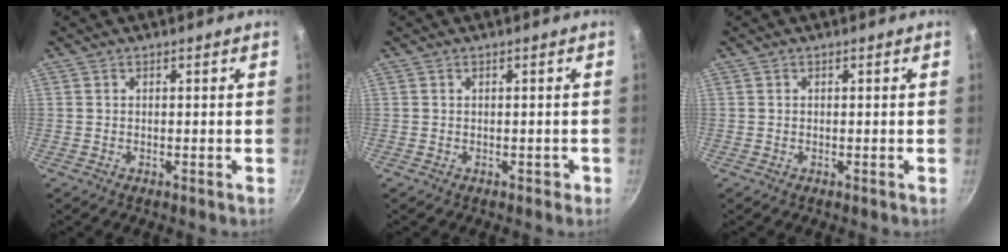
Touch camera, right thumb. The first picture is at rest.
{"total": 0.9, "force": [-0.3, 0.8, 0.5], "torque": [0.006, 0.010, 0.001]}
{"total": 0.0}